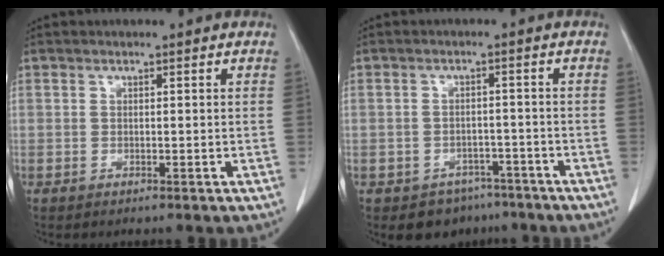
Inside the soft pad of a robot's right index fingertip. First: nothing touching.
{"total": 5.5, "force": [-4.1, 3.6, 0.6], "torque": [0.005, 0.013, -0.055]}